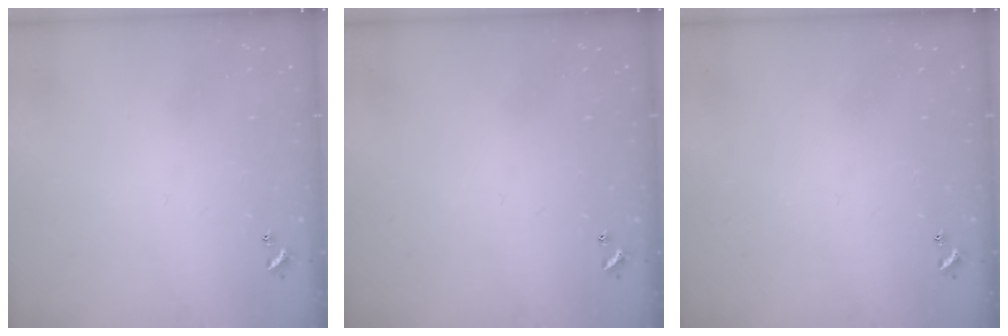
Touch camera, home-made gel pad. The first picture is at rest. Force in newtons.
{"total": 0.0}
{"total": 0.0}